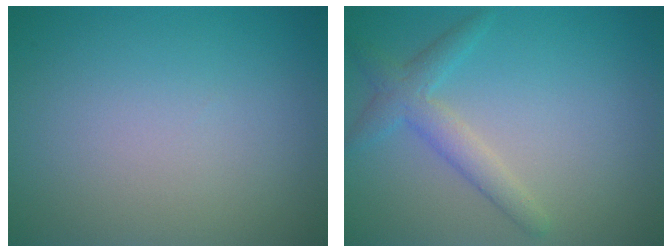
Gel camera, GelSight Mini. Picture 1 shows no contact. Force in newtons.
{"total": 2.7, "press": 2.7, "slide": 0.1}